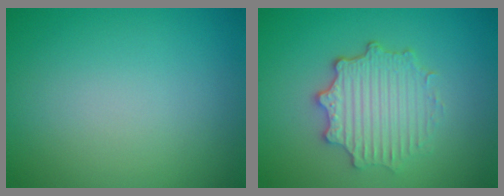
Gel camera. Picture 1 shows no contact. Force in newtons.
{"total": 4.4, "press": 3.6, "slide": 2.6}